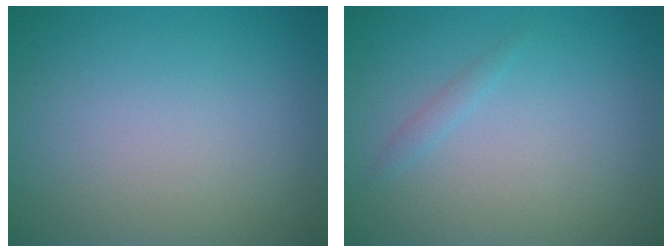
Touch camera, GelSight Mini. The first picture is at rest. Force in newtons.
{"total": 0.7, "press": 0.7, "slide": 0.0}